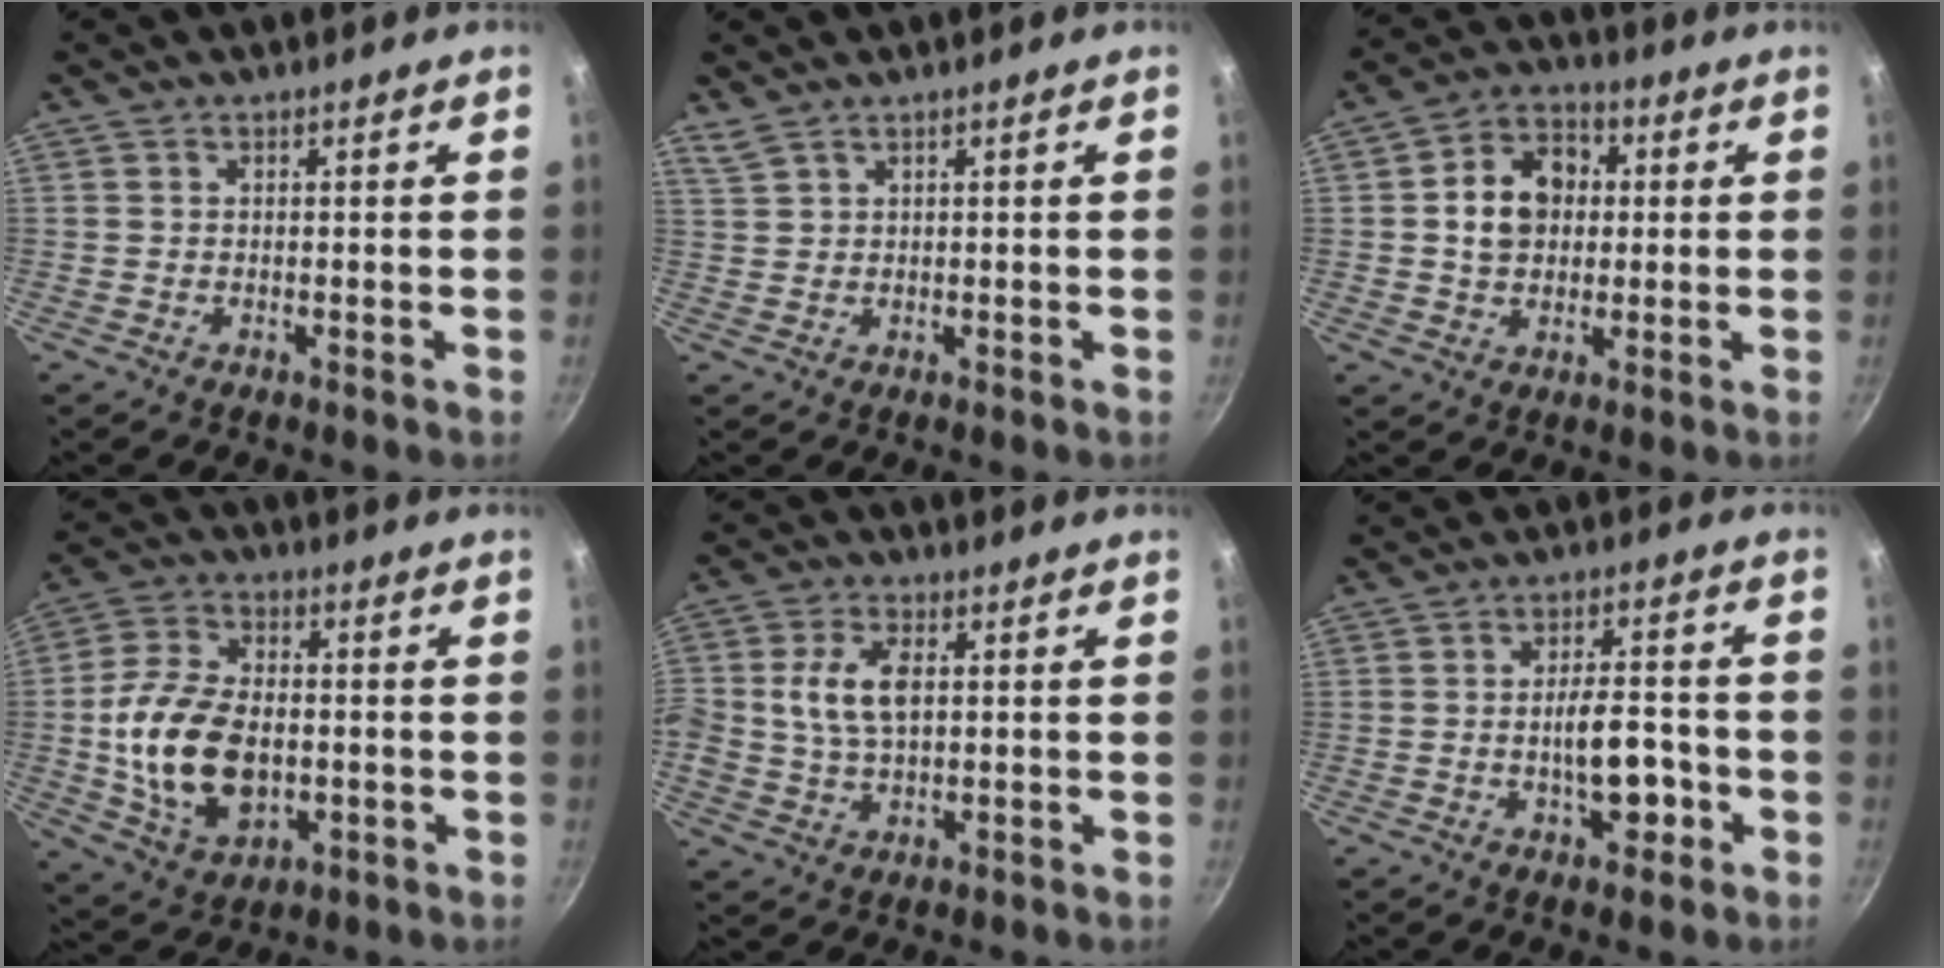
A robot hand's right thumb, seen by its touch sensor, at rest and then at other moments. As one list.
[{"total": 2.2, "force": [1.9, 0.6, 1.0], "torque": [-0.023, -0.002, 0.047]}, {"total": 10.8, "force": [1.2, 8.6, 6.4], "torque": [-0.076, 0.019, 0.009]}, {"total": 16.8, "force": [-1.5, 10.7, 12.8], "torque": [-0.227, 0.012, -0.023]}, {"total": 8.7, "force": [1.2, 5.4, 6.8], "torque": [-0.121, 0.010, 0.019]}, {"total": 8.5, "force": [-2.5, 3.9, 7.1], "torque": [-0.086, 0.024, -0.040]}]